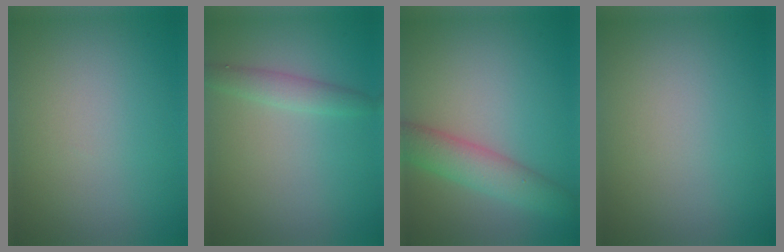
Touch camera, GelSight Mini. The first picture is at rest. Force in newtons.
{"total": 1.9, "press": 1.9, "slide": 0.1}
{"total": 4.1, "press": 4.1, "slide": 0.2}
{"total": 0.0}